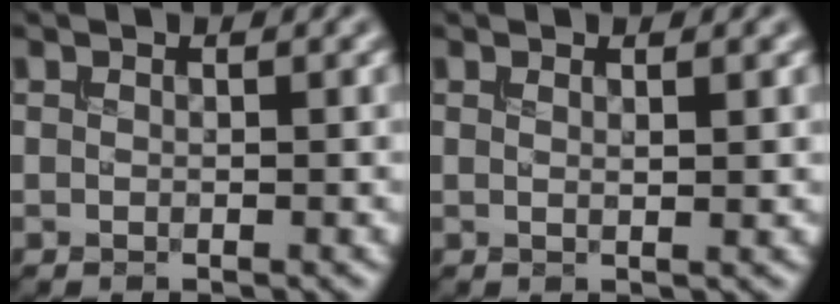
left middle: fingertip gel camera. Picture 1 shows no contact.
{"total": 1.5, "force": [0.7, 0.5, 1.3], "torque": [-0.013, 0.002, 0.003]}